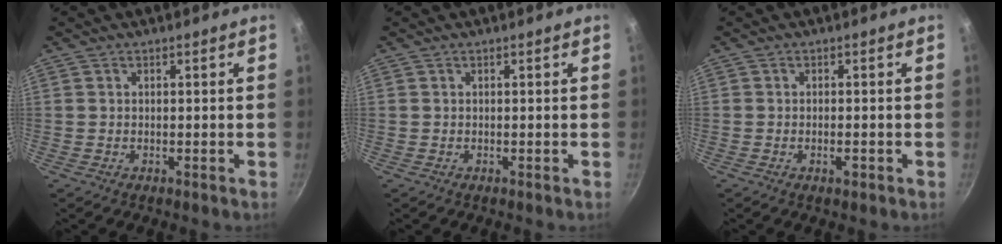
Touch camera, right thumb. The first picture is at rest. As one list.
[{"total": 0.0}, {"total": 1.7, "force": [-0.8, 0.6, 1.4], "torque": [-0.026, 0.002, -0.015]}]